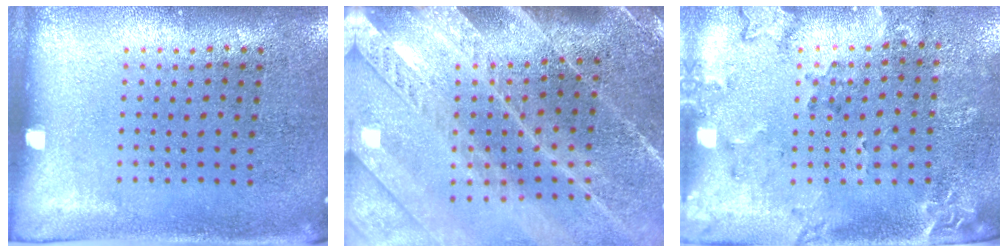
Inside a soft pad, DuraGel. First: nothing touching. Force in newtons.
{"total": 3.8, "press": 3.2, "slide": 2.1}
{"total": 1.9, "press": 1.6, "slide": 1.1}